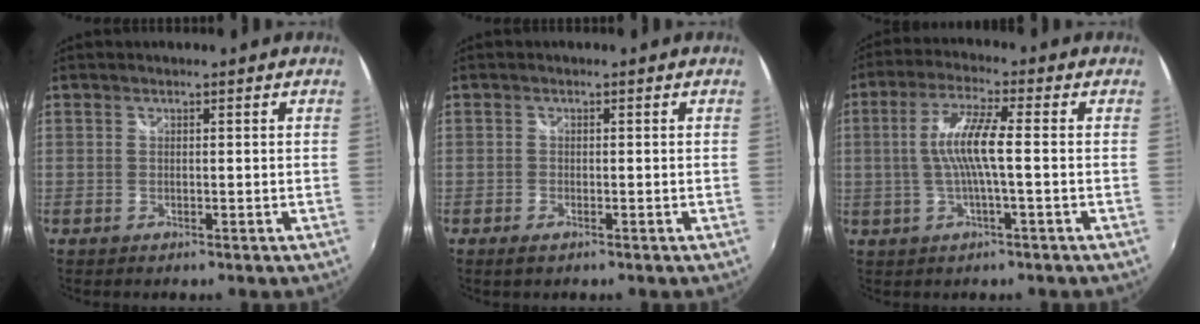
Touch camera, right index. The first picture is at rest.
{"total": 1.3, "force": [-0.9, 0.6, 0.8], "torque": [-0.016, -0.004, -0.015]}
{"total": 8.1, "force": [-0.4, 0.4, 8.0], "torque": [-0.162, 0.002, -0.005]}